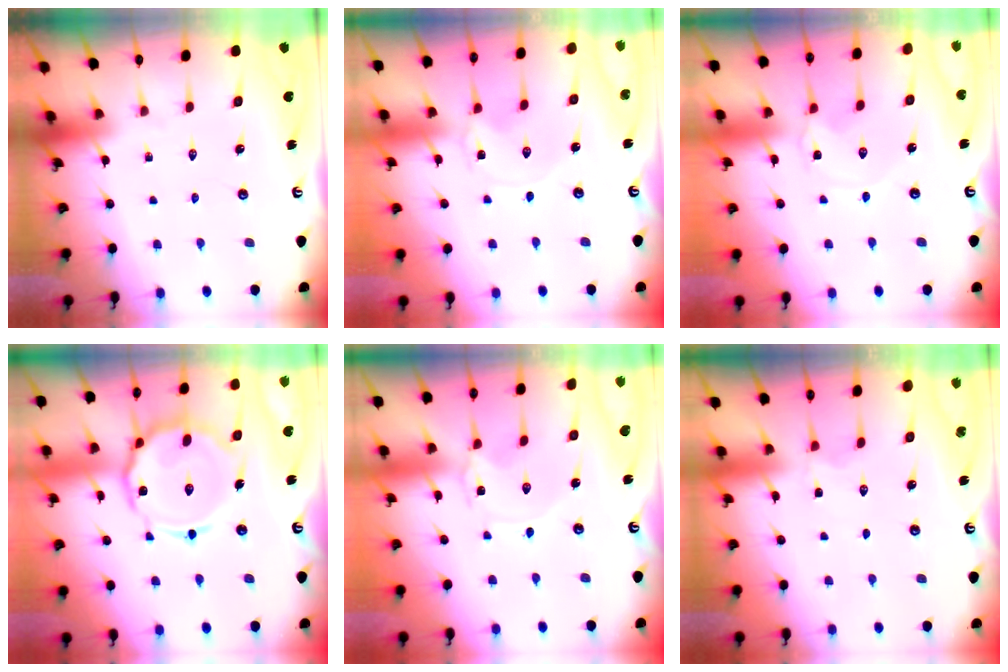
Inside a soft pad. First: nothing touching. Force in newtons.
{"total": 0.0}
{"total": 1.4, "press": 1.4, "slide": 0.3}
{"total": 14.5, "press": 14.4, "slide": 1.2}
{"total": 0.0}
{"total": 2.0, "press": 1.9, "slide": 0.8}